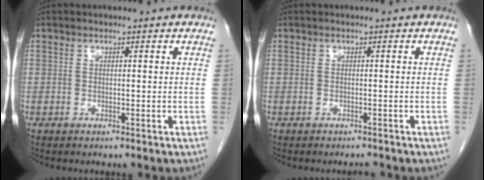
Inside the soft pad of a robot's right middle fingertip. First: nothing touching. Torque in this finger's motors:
{"motor_torque": [0.00, 0.00, 0.00, 0.01]}